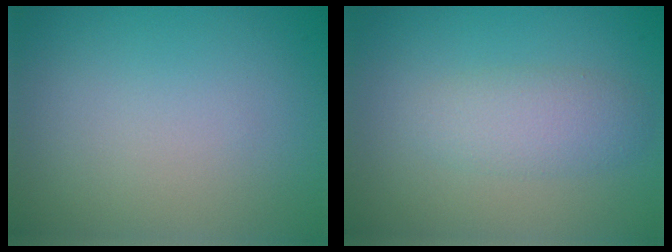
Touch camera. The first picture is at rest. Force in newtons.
{"total": 2.7, "press": 2.7, "slide": 0.1}